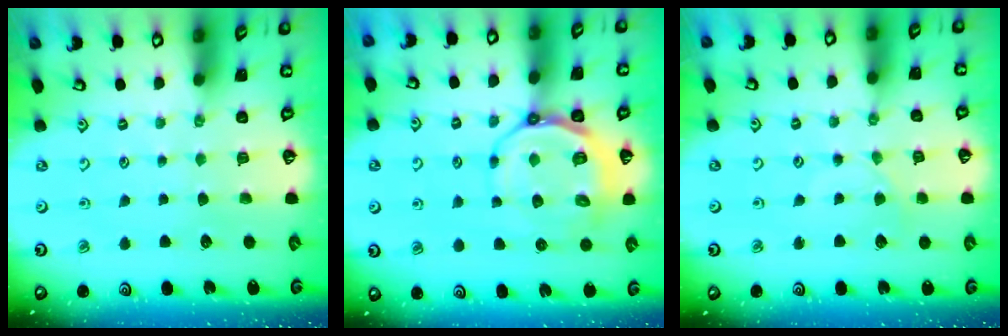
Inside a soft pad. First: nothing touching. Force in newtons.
{"total": 11.0, "press": 10.7, "slide": 2.6}
{"total": 1.5, "press": 1.5, "slide": 0.4}